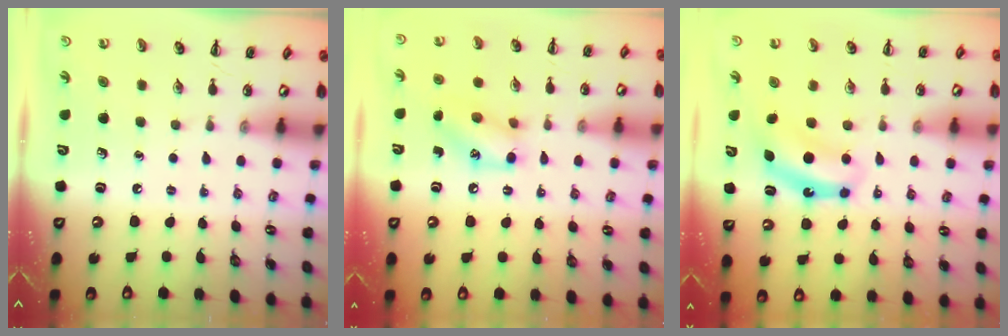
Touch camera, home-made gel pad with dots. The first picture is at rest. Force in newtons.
{"total": 11.4, "press": 11.2, "slide": 1.8}
{"total": 7.1, "press": 7.0, "slide": 0.4}